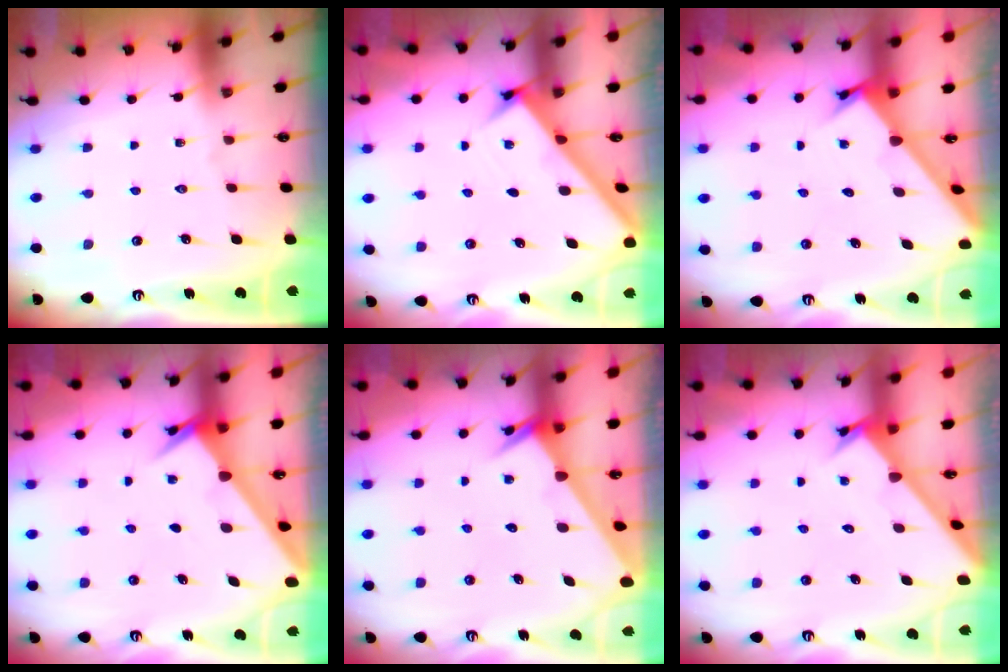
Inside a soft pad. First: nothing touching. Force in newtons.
{"total": 2.5, "press": 2.5, "slide": 0.3}
{"total": 1.9, "press": 1.9, "slide": 0.2}
{"total": 2.6, "press": 2.6, "slide": 0.3}
{"total": 2.6, "press": 2.6, "slide": 0.1}
{"total": 2.6, "press": 2.6, "slide": 0.3}